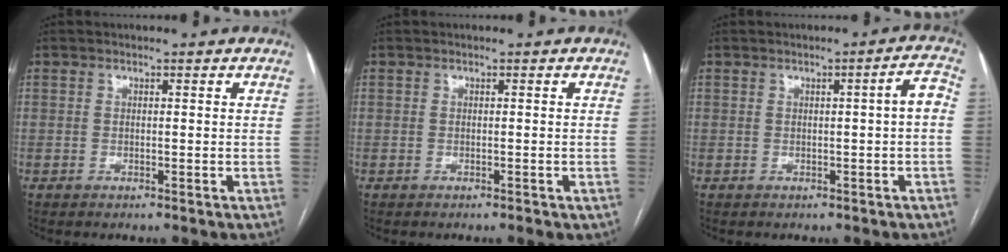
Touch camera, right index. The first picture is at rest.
{"total": 0.9, "force": [-0.6, 0.2, 0.6], "torque": [-0.010, -0.001, -0.005]}
{"total": 2.2, "force": [-0.1, 0.1, 2.2], "torque": [-0.025, 0.005, -0.001]}